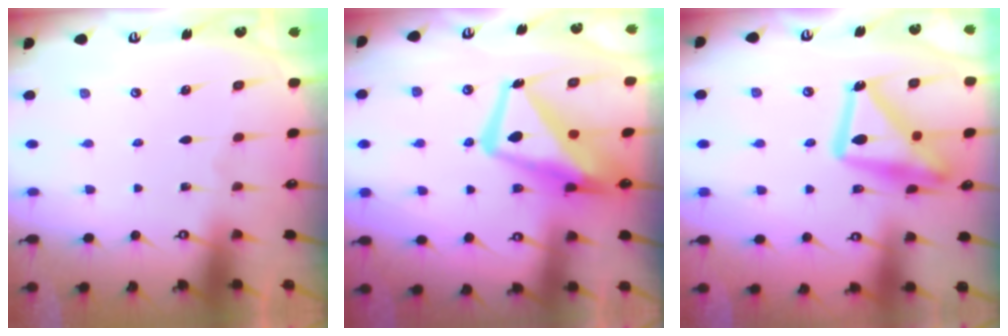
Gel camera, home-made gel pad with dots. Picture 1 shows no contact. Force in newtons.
{"total": 15.4, "press": 15.3, "slide": 1.5}
{"total": 19.6, "press": 19.6, "slide": 1.5}